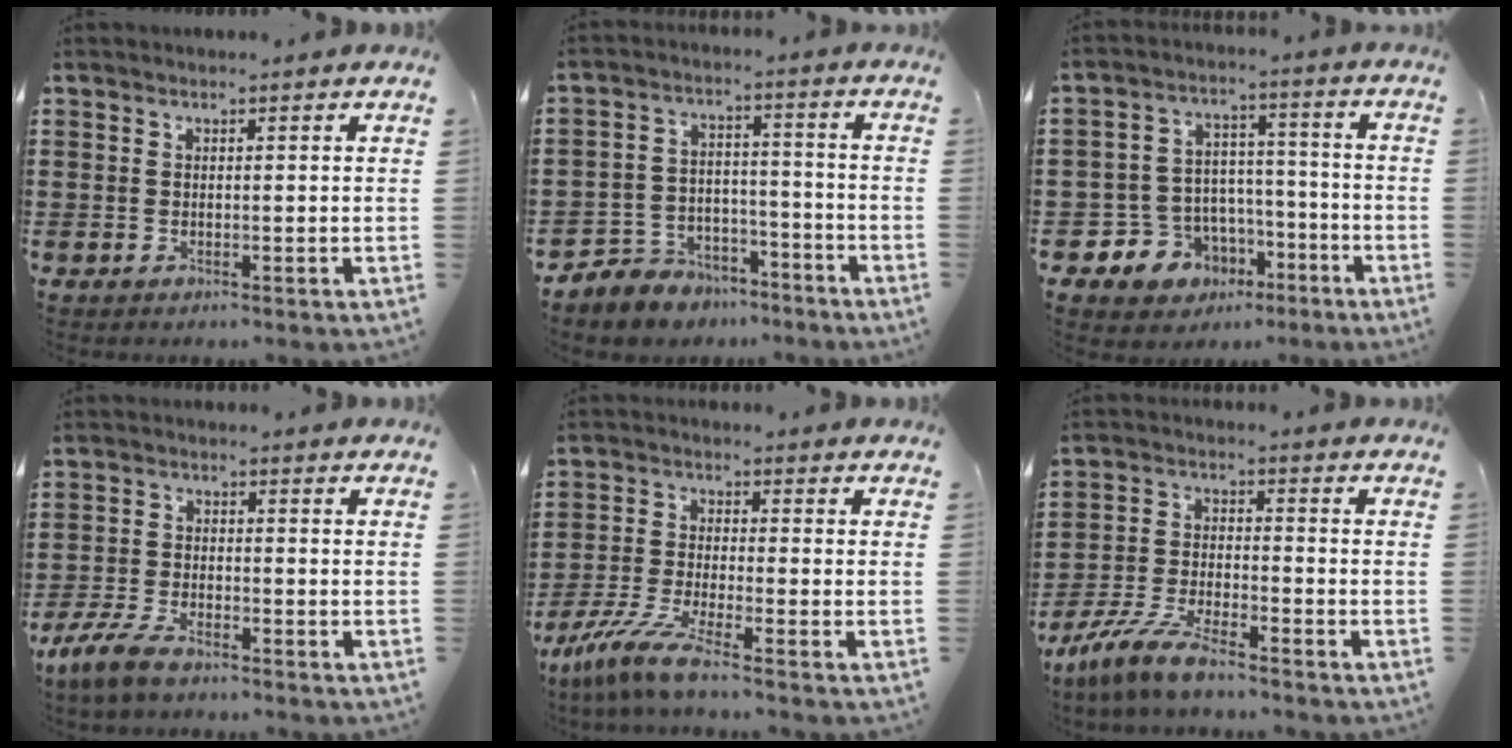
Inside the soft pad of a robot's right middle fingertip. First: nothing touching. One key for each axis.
{"total": 5.3, "fx": -4.8, "fy": 2.4, "fz": -0.3, "tx": -0.008, "ty": 0.016, "tz": -0.099}
{"total": 7.1, "fx": -4.0, "fy": 5.9, "fz": 0.5, "tx": -0.040, "ty": 0.014, "tz": -0.073}
{"total": 5.1, "fx": -4.0, "fy": 1.7, "fz": 2.7, "tx": -0.080, "ty": -0.005, "tz": -0.085}
{"total": 6.6, "fx": -5.3, "fy": 0.1, "fz": 3.9, "tx": -0.097, "ty": -0.019, "tz": -0.107}
{"total": 7.3, "fx": -6.3, "fy": 1.0, "fz": 3.5, "tx": -0.086, "ty": -0.002, "tz": -0.126}